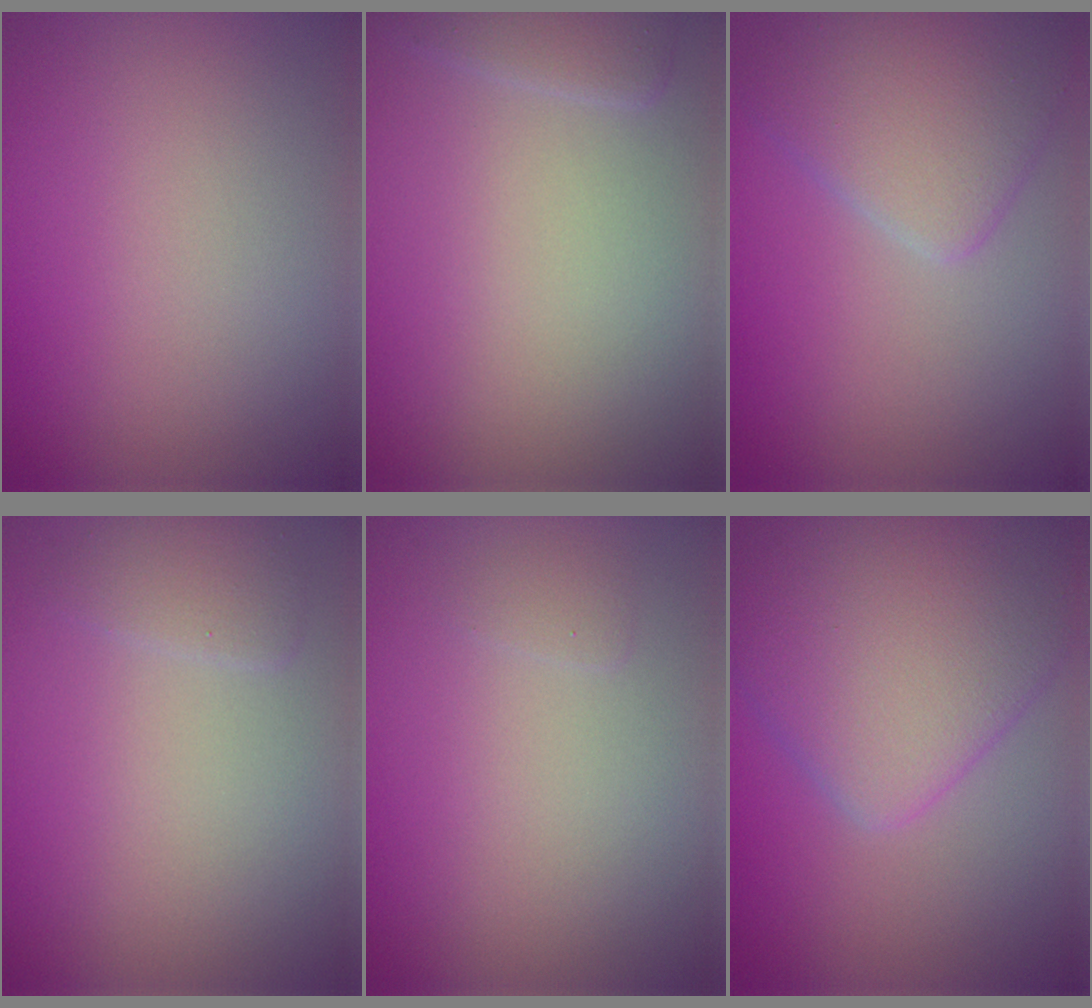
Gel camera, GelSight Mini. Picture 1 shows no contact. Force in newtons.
{"total": 1.2, "press": 1.2, "slide": 0.1}
{"total": 4.7, "press": 4.7, "slide": 0.1}
{"total": 1.4, "press": 1.4, "slide": 0.1}
{"total": 0.5, "press": 0.5, "slide": 0.0}
{"total": 7.8, "press": 7.8, "slide": 0.2}